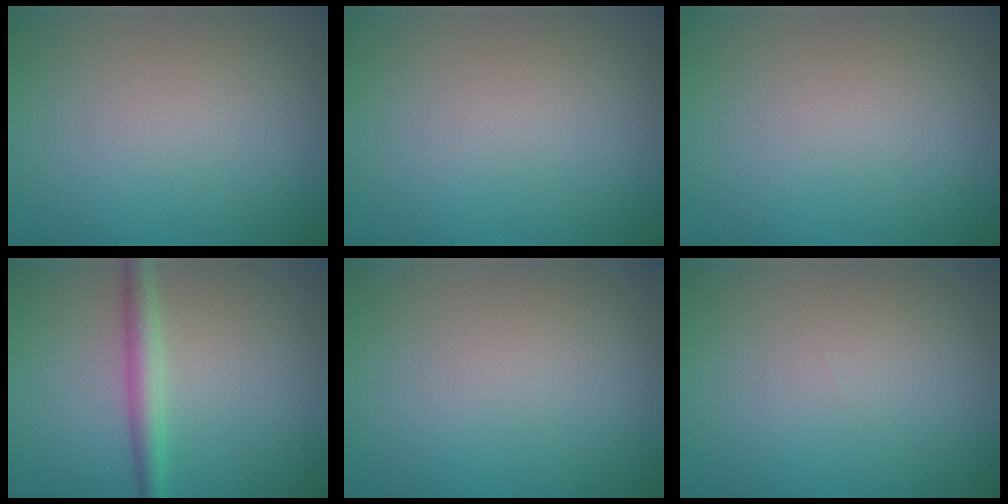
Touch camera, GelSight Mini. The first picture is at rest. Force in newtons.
{"total": 0.0}
{"total": 0.0}
{"total": 2.7, "press": 2.7, "slide": 0.0}
{"total": 0.0}
{"total": 0.0}